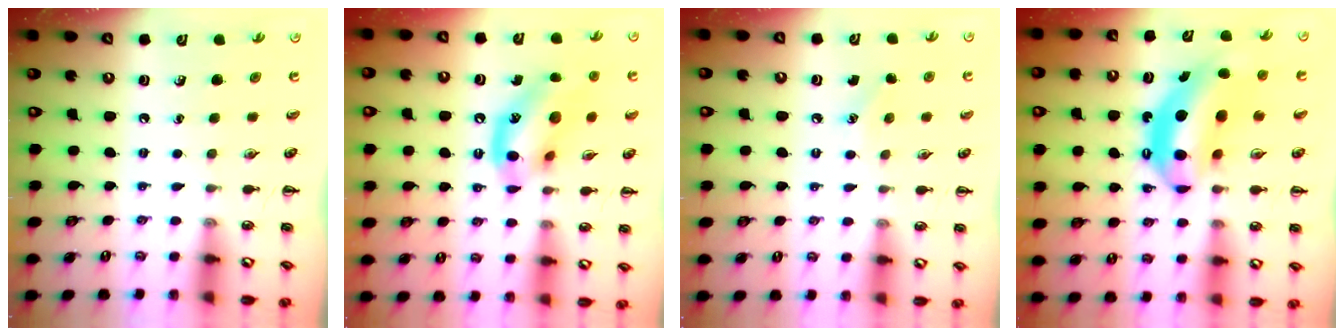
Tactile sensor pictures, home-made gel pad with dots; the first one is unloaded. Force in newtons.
{"total": 13.3, "press": 12.9, "slide": 3.1}
{"total": 5.8, "press": 5.6, "slide": 1.6}
{"total": 11.8, "press": 11.3, "slide": 3.3}